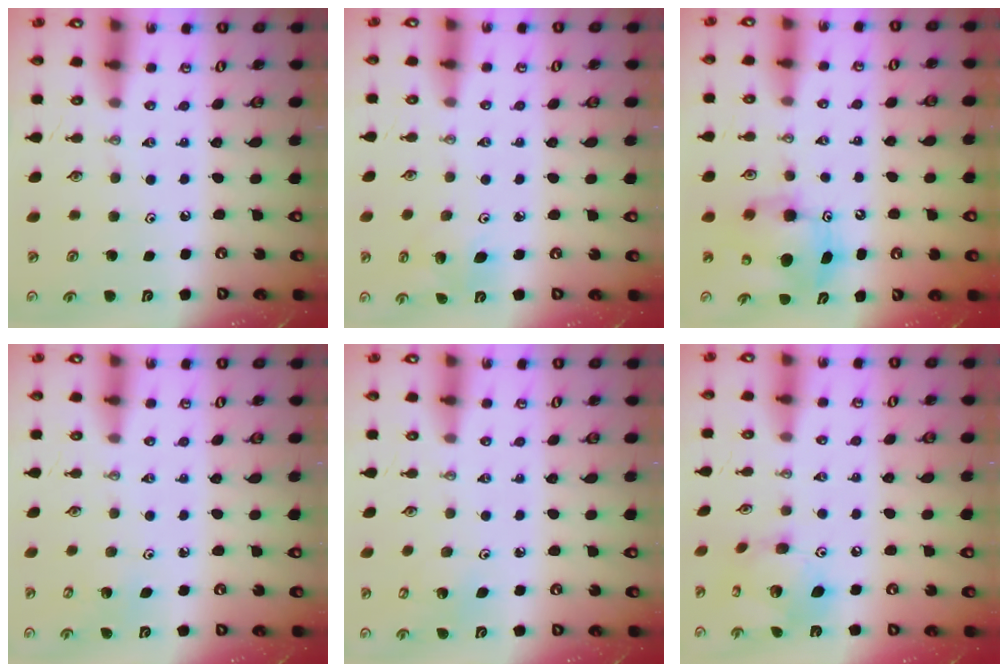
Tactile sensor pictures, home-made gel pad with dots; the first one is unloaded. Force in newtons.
{"total": 4.9, "press": 4.6, "slide": 1.5}
{"total": 8.0, "press": 7.8, "slide": 1.8}
{"total": 3.1, "press": 3.1, "slide": 0.2}
{"total": 3.6, "press": 3.6, "slide": 0.4}
{"total": 14.8, "press": 14.7, "slide": 1.5}